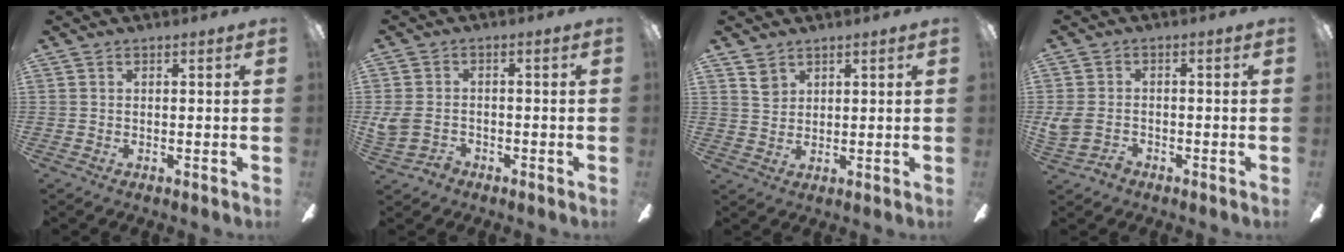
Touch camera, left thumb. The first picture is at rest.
{"total": 5.7, "force": [-2.2, 4.1, 3.3], "torque": [-0.081, 0.010, -0.040]}
{"total": 3.6, "force": [2.5, 2.4, 0.9], "torque": [-0.006, -0.006, 0.046]}
{"total": 4.7, "force": [-2.1, 3.2, 2.7], "torque": [-0.071, 0.003, -0.042]}